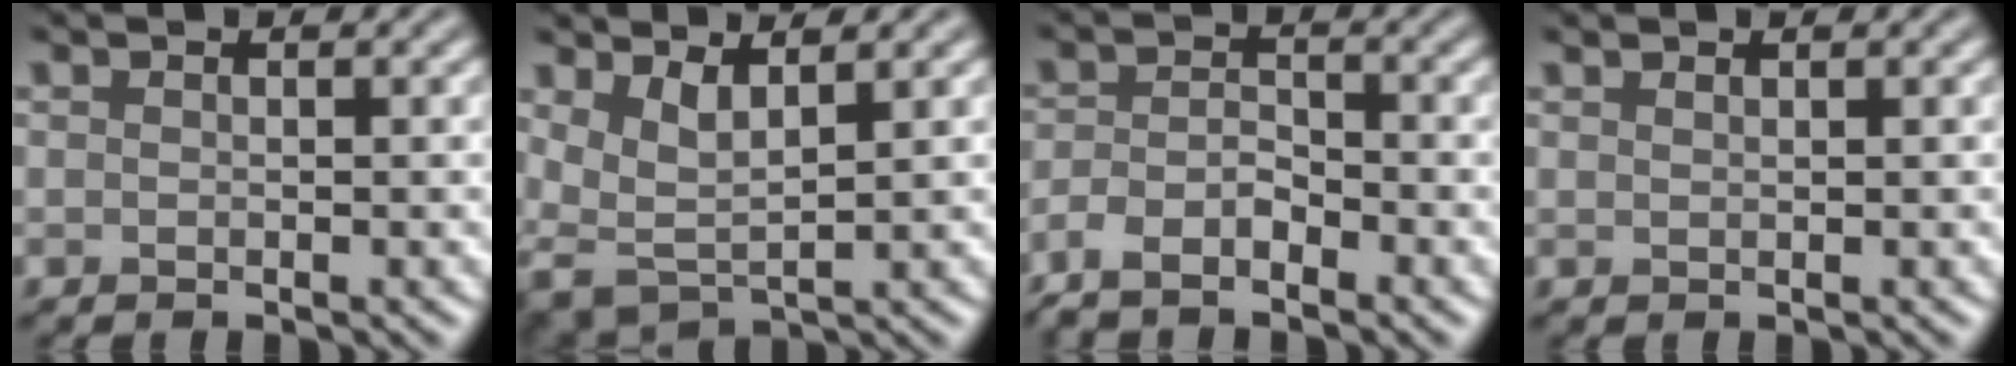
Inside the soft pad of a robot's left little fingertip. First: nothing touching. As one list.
[{"total": 3.2, "force": [1.6, 1.3, 2.4], "torque": [-0.058, -0.009, 0.033]}, {"total": 2.9, "force": [-2.2, 1.0, 1.7], "torque": [-0.038, -0.002, -0.049]}, {"total": 0.5, "force": [0.5, 0.1, 0.2], "torque": [-0.003, 0.000, 0.008]}]